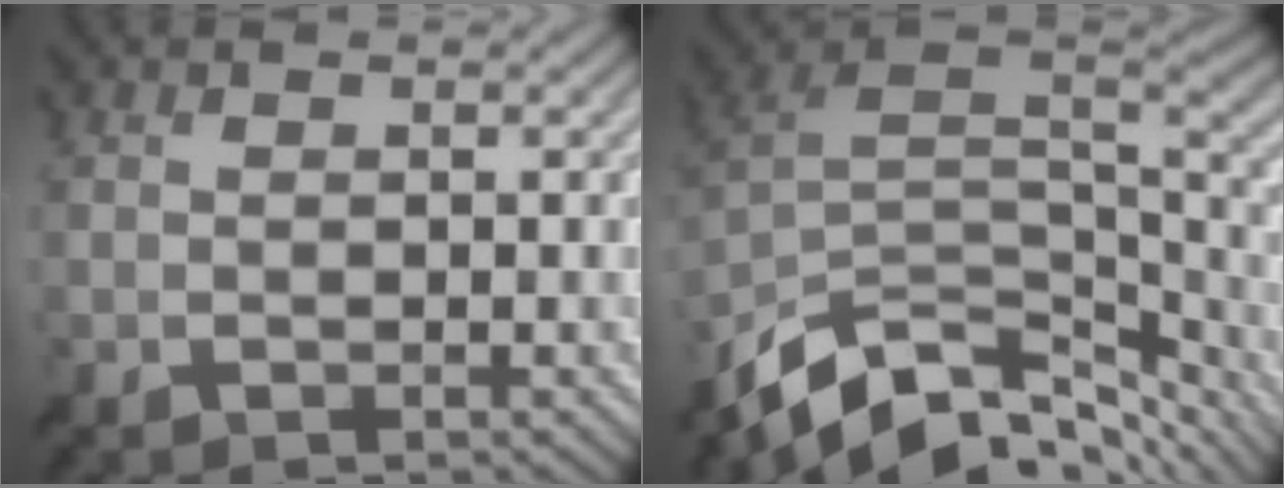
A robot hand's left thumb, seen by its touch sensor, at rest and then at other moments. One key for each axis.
{"total": 13.2, "fx": -8.3, "fy": 6.4, "fz": 8.1, "tx": -0.206, "ty": -0.015, "tz": -0.136}